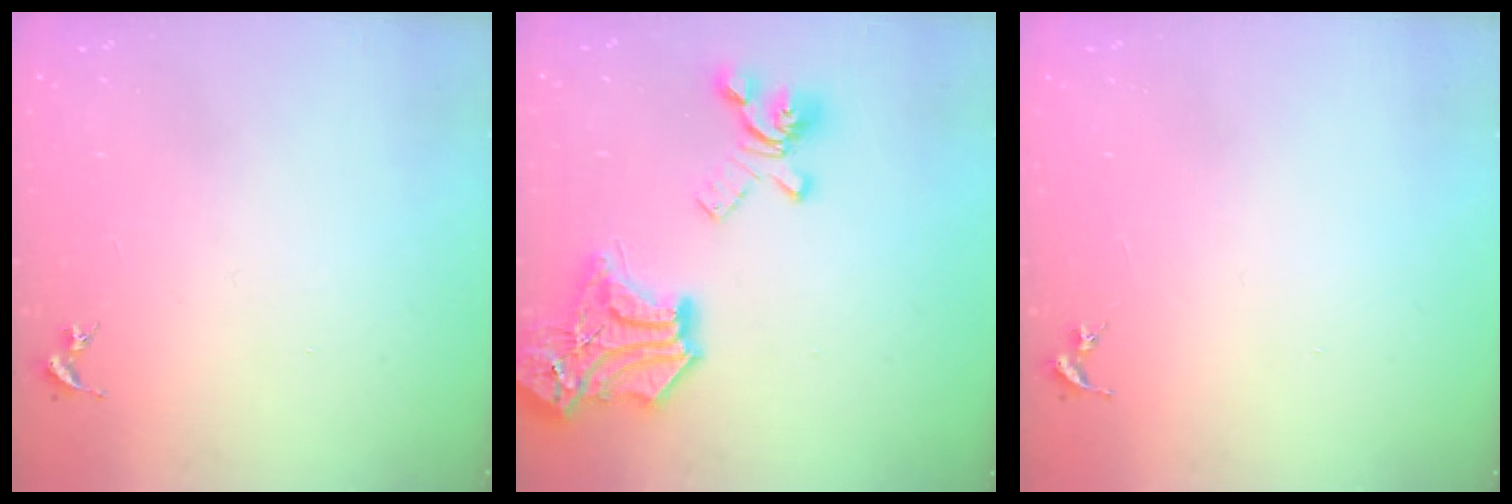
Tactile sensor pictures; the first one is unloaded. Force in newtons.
{"total": 24.6, "press": 24.6, "slide": 0.7}
{"total": 0.0}